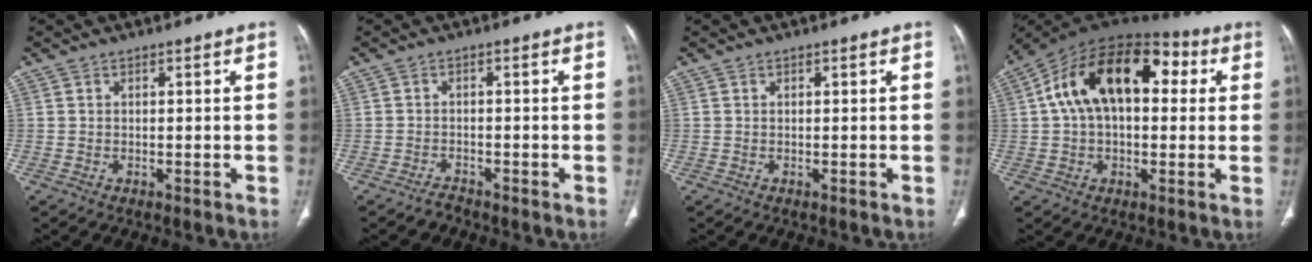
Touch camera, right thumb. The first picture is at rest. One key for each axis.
{"total": 1.5, "fx": -1.4, "fy": 0.5, "fz": 0.1, "tx": -0.004, "ty": 0.004, "tz": -0.026}
{"total": 0.0}
{"total": 20.6, "fx": 4.4, "fy": 12.2, "fz": 15.9, "tx": -0.248, "ty": 0.046, "tz": 0.062}